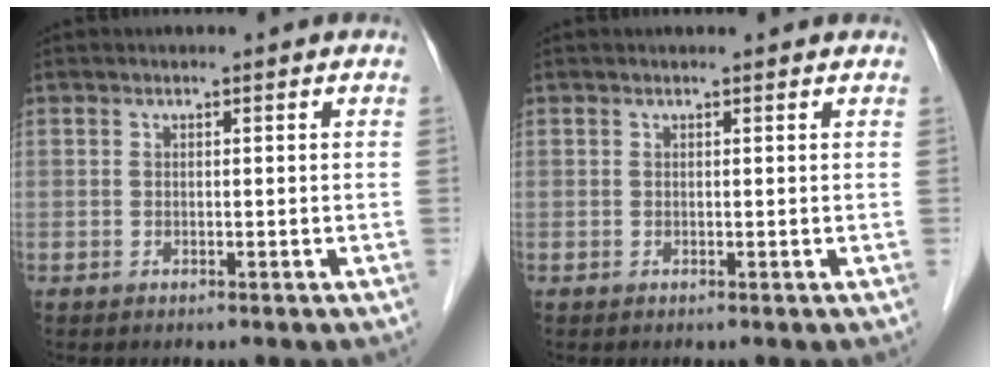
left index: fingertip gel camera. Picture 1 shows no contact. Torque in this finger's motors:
{"motor_torque": [0.12, -0.05, -0.06, 0.00]}